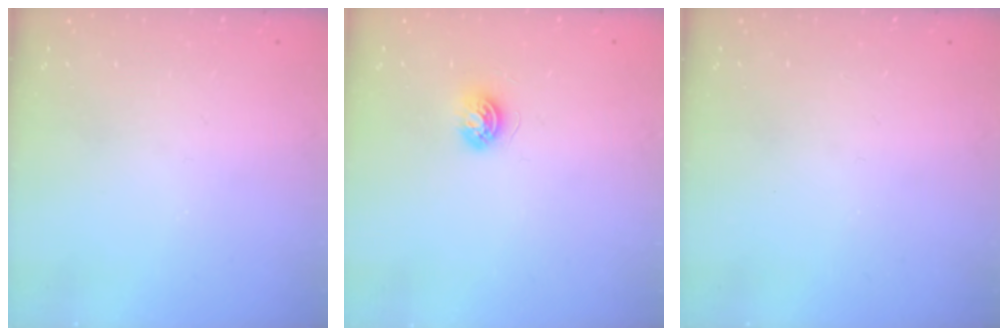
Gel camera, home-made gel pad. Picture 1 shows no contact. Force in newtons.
{"total": 5.4, "press": 5.4, "slide": 0.5}
{"total": 0.0}